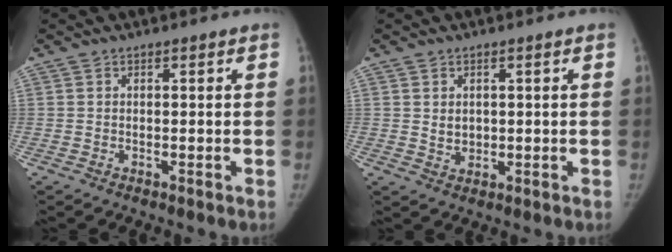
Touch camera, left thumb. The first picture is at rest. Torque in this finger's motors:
{"motor_torque": [0.13, 0.07, 0.03, -0.19, -0.03]}